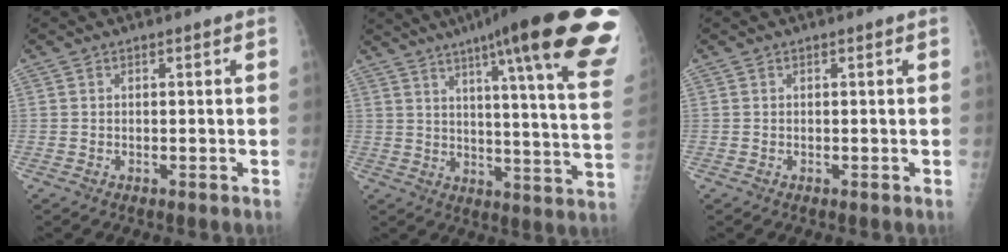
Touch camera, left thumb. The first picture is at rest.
{"total": 29.6, "force": [18.0, 3.6, 23.2], "torque": [-0.259, -0.063, 0.235]}
{"total": 0.0}